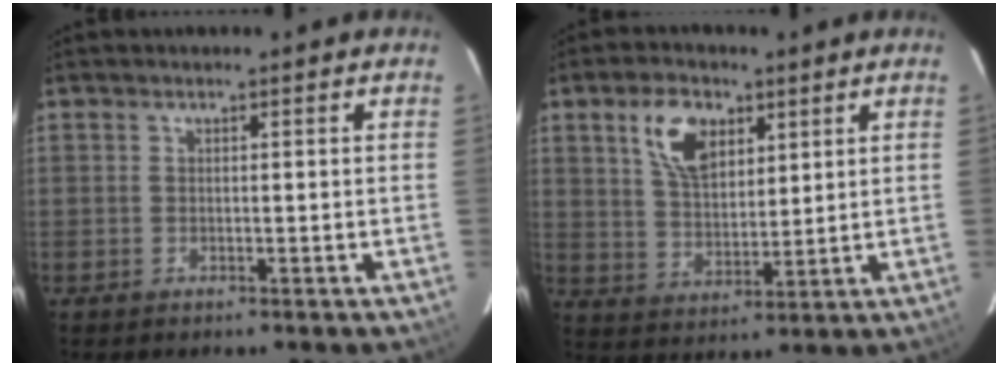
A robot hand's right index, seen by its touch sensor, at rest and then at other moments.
{"total": 9.7, "force": [4.5, 5.5, 6.5], "torque": [-0.121, 0.014, 0.087]}